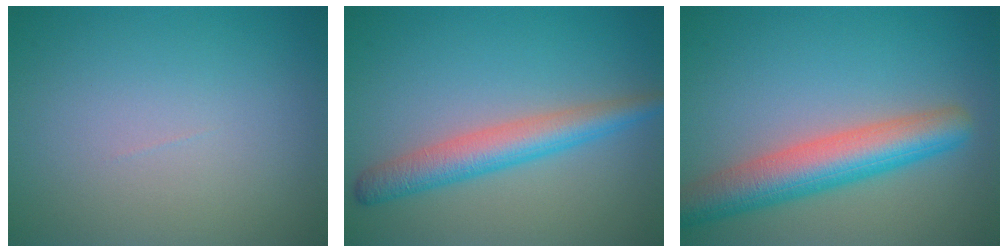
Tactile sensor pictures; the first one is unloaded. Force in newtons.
{"total": 4.2, "press": 4.2, "slide": 0.1}
{"total": 6.6, "press": 6.6, "slide": 0.2}